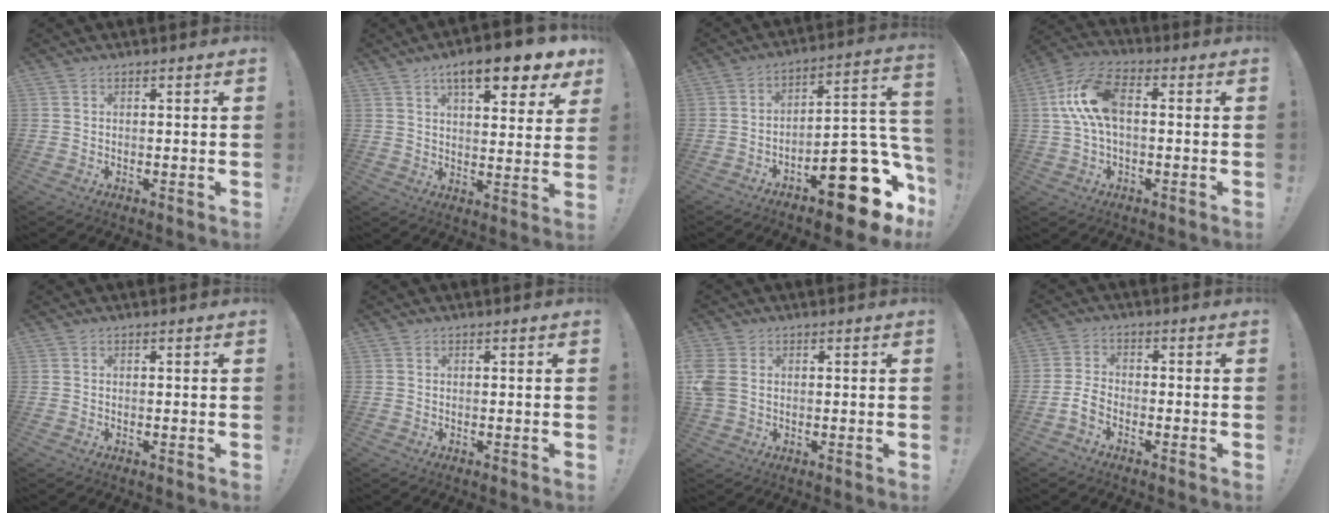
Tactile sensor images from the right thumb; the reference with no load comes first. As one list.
[{"total": 11.7, "force": [7.1, 3.2, 8.8], "torque": [-0.129, -0.039, 0.113]}, {"total": 19.6, "force": [-10.8, 7.4, 14.6], "torque": [-0.147, 0.058, -0.167]}, {"total": 12.3, "force": [1.2, 6.5, 10.4], "torque": [-0.214, 0.009, 0.023]}, {"total": 0.0}, {"total": 0.0}, {"total": 5.4, "force": [0.7, 3.8, 3.7], "torque": [-0.089, 0.001, 0.018]}, {"total": 4.5, "force": [-2.6, 2.2, 2.8], "torque": [-0.066, 0.009, -0.046]}]